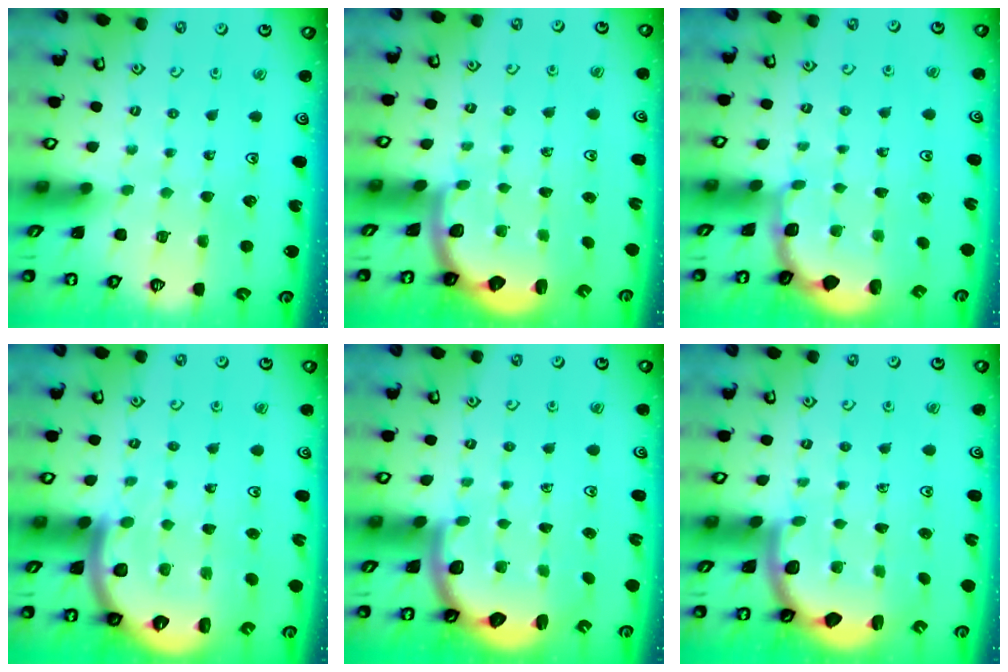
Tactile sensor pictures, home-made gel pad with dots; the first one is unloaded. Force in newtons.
{"total": 2.4, "press": 1.9, "slide": 1.4}
{"total": 1.8, "press": 1.7, "slide": 0.7}
{"total": 5.8, "press": 5.8, "slide": 1.0}
{"total": 2.8, "press": 2.5, "slide": 1.3}
{"total": 2.6, "press": 2.5, "slide": 0.7}